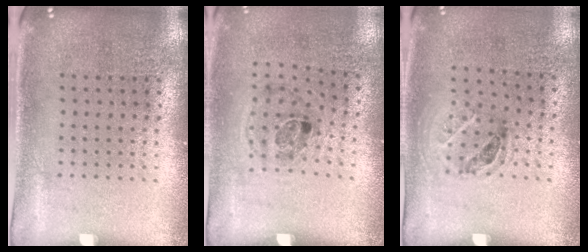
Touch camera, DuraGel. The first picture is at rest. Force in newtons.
{"total": 1.1, "press": 0.7, "slide": 0.9}
{"total": 1.0, "press": 0.7, "slide": 0.7}